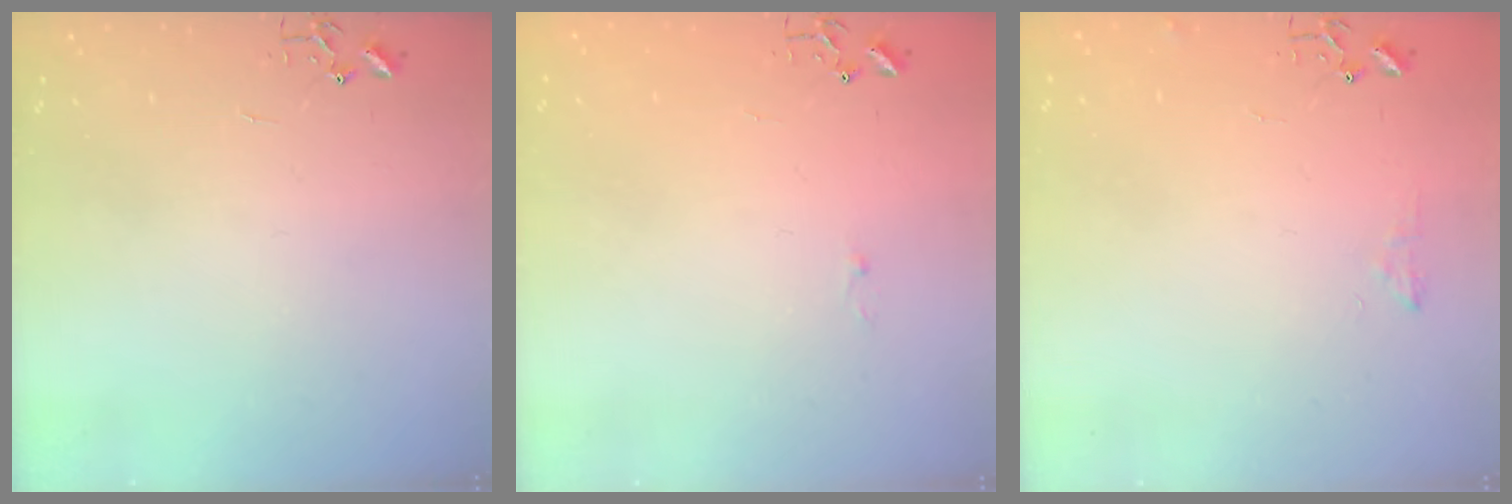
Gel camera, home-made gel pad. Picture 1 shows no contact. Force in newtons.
{"total": 2.6, "press": 2.6, "slide": 0.4}
{"total": 5.2, "press": 5.2, "slide": 0.7}